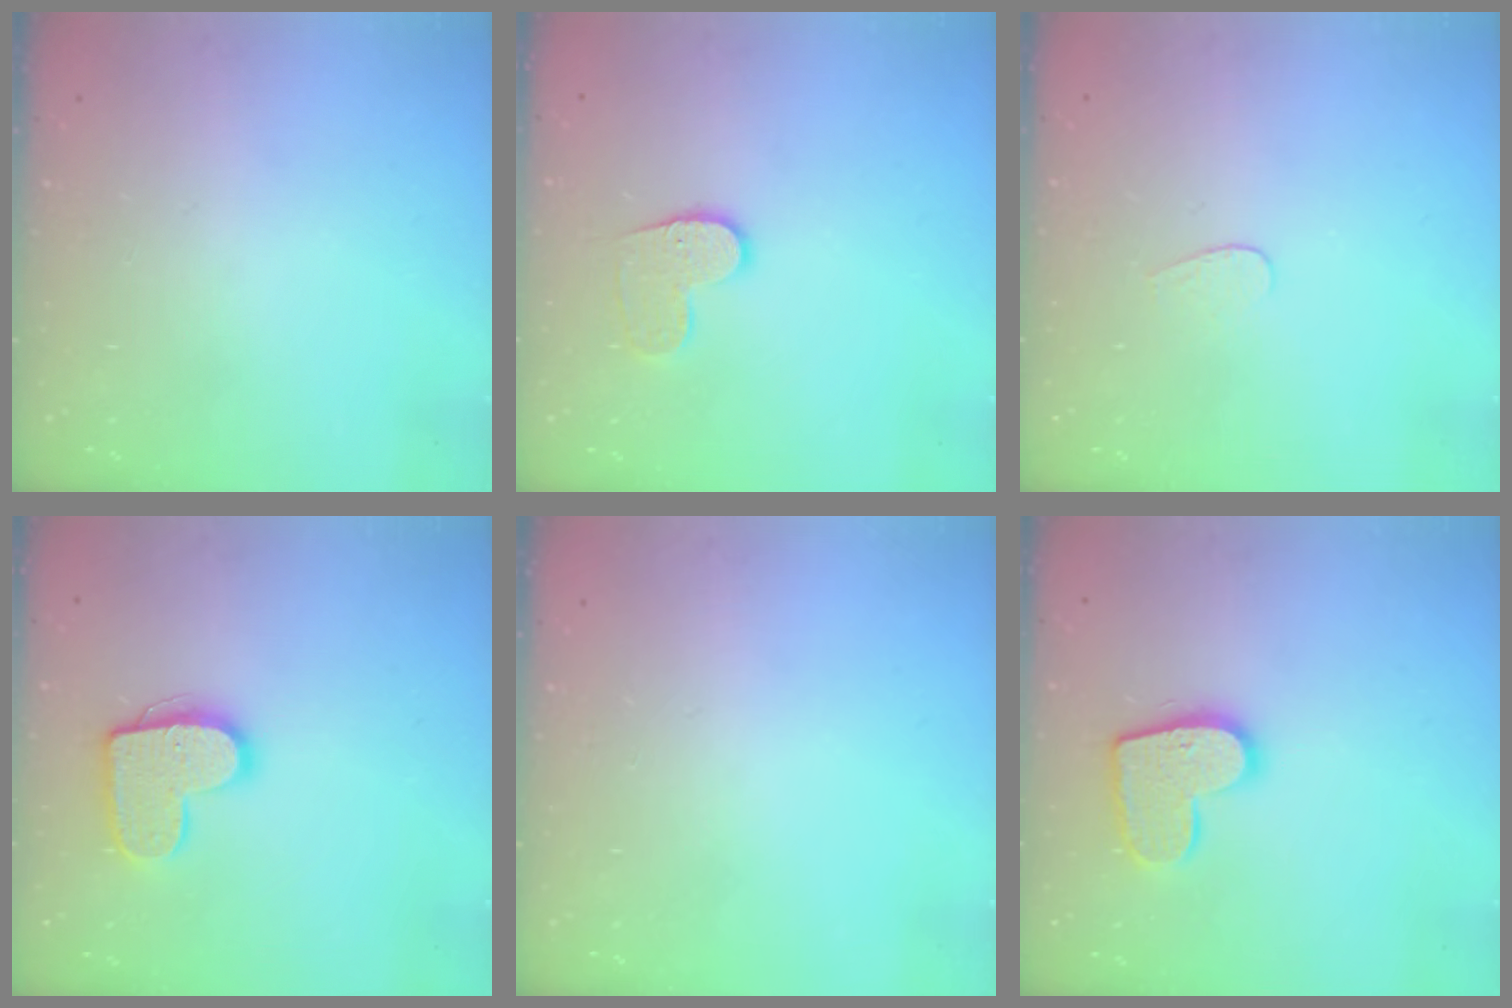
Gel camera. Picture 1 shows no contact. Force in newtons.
{"total": 9.2, "press": 9.2, "slide": 0.3}
{"total": 3.5, "press": 3.5, "slide": 0.3}
{"total": 12.8, "press": 12.8, "slide": 0.6}
{"total": 0.0}
{"total": 13.5, "press": 13.5, "slide": 0.8}